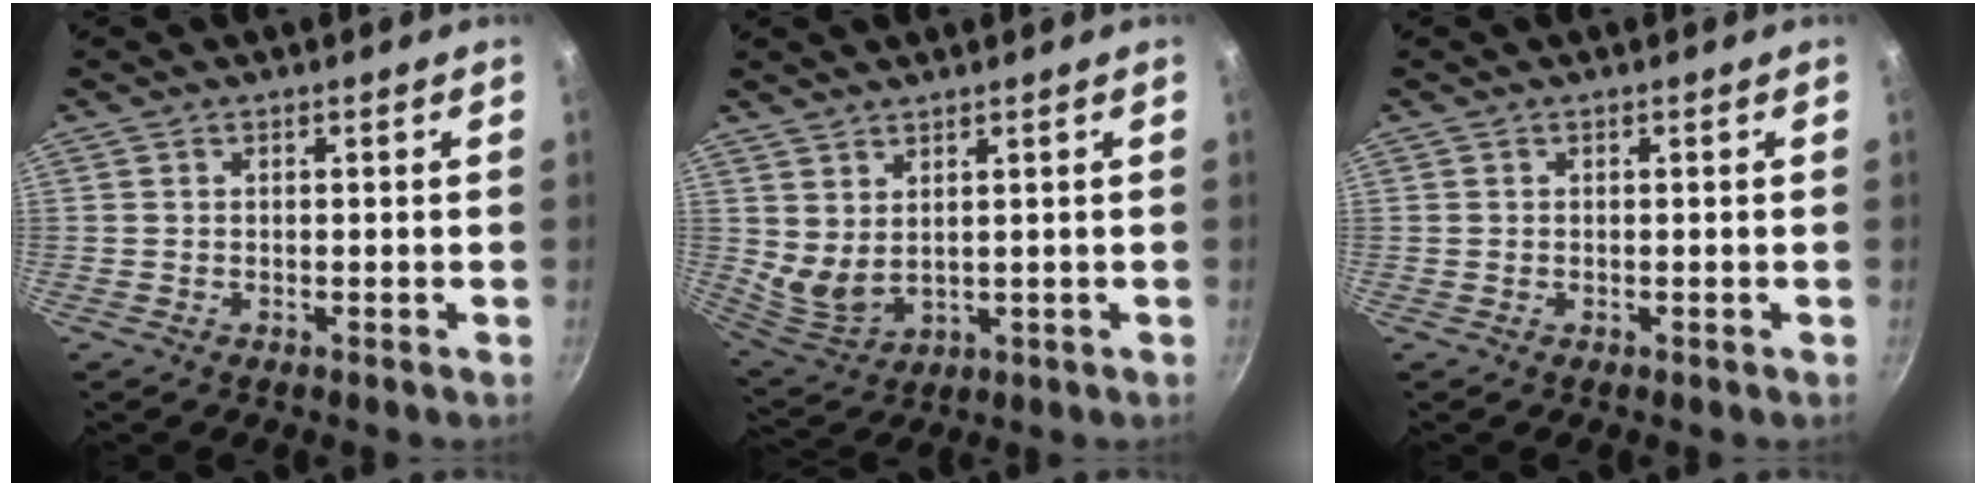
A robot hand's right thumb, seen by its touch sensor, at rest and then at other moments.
{"total": 6.5, "force": [2.2, 3.5, 5.1], "torque": [-0.099, -0.019, 0.064]}
{"total": 0.0}